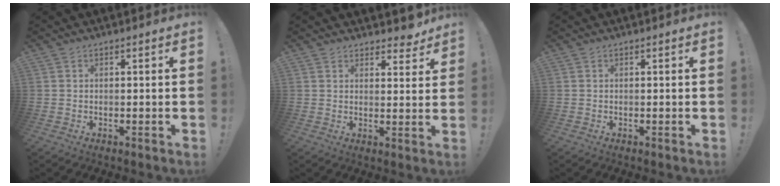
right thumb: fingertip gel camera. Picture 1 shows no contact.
{"total": 5.1, "force": [4.3, 2.3, 1.2], "torque": [0.007, -0.038, 0.075]}
{"total": 0.0}